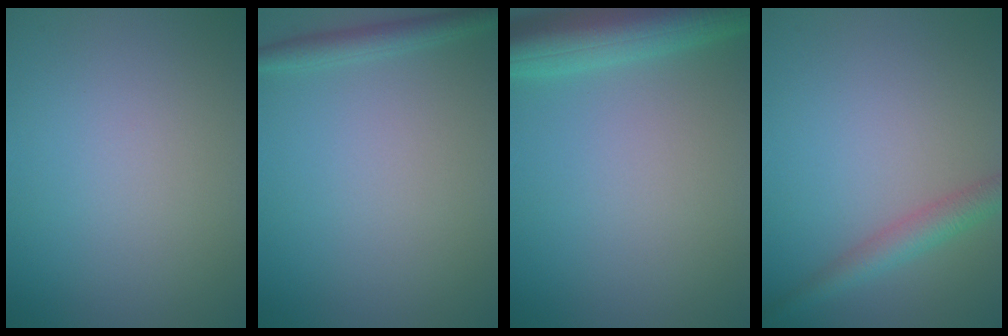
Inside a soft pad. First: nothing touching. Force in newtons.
{"total": 1.8, "press": 1.8, "slide": 0.1}
{"total": 6.6, "press": 6.6, "slide": 0.3}
{"total": 2.8, "press": 2.8, "slide": 0.2}